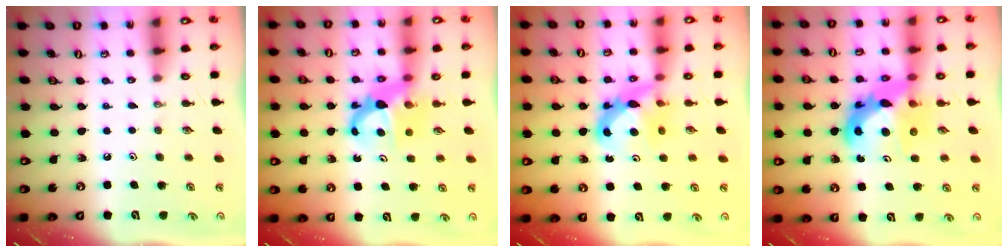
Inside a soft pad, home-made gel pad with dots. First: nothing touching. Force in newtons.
{"total": 6.8, "press": 6.7, "slide": 0.5}
{"total": 7.5, "press": 7.4, "slide": 1.0}
{"total": 12.3, "press": 12.2, "slide": 1.1}